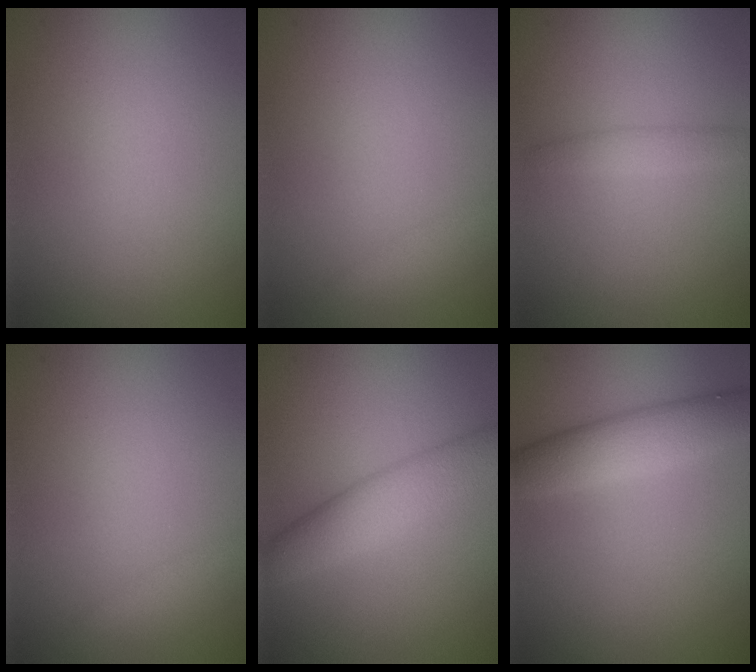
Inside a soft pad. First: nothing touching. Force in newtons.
{"total": 1.0, "press": 1.0, "slide": 0.0}
{"total": 1.5, "press": 1.5, "slide": 0.1}
{"total": 1.0, "press": 1.0, "slide": 0.0}
{"total": 4.8, "press": 4.8, "slide": 0.2}
{"total": 4.8, "press": 4.8, "slide": 0.1}